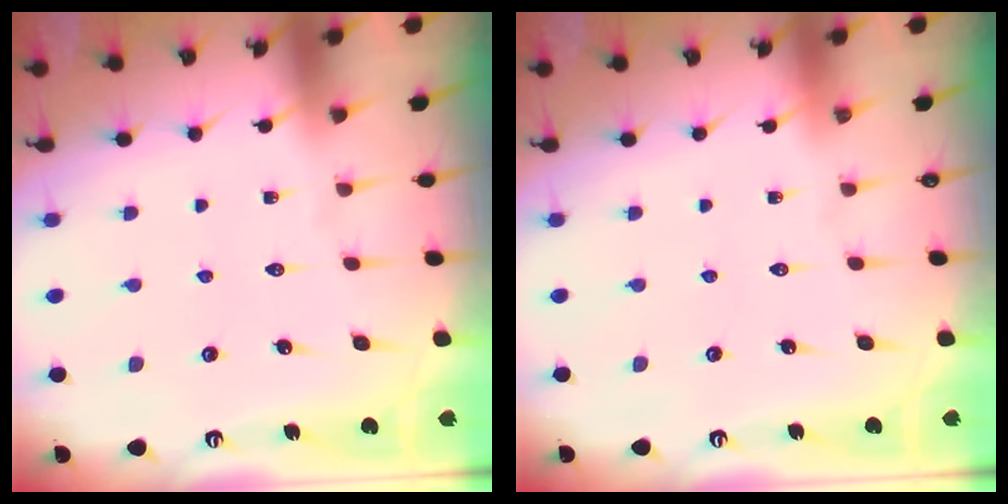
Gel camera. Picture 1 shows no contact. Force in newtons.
{"total": 0.0}